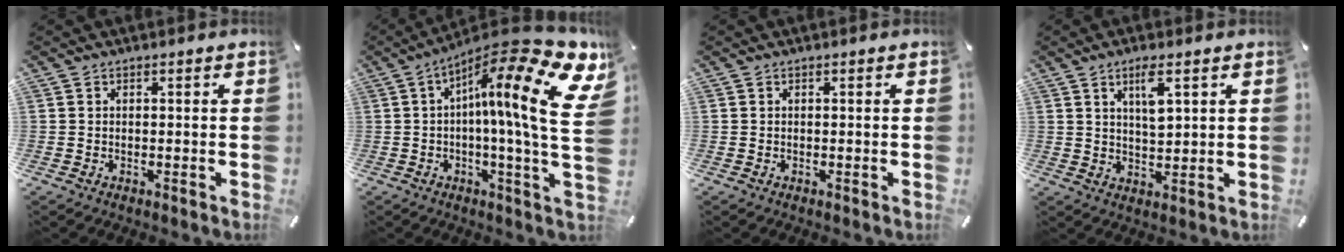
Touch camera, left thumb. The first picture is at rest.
{"total": 23.4, "force": [6.1, 4.7, 22.1], "torque": [-0.329, -0.066, 0.094]}
{"total": 0.0}
{"total": 6.0, "force": [3.1, 1.8, 4.9], "torque": [-0.088, -0.007, 0.049]}